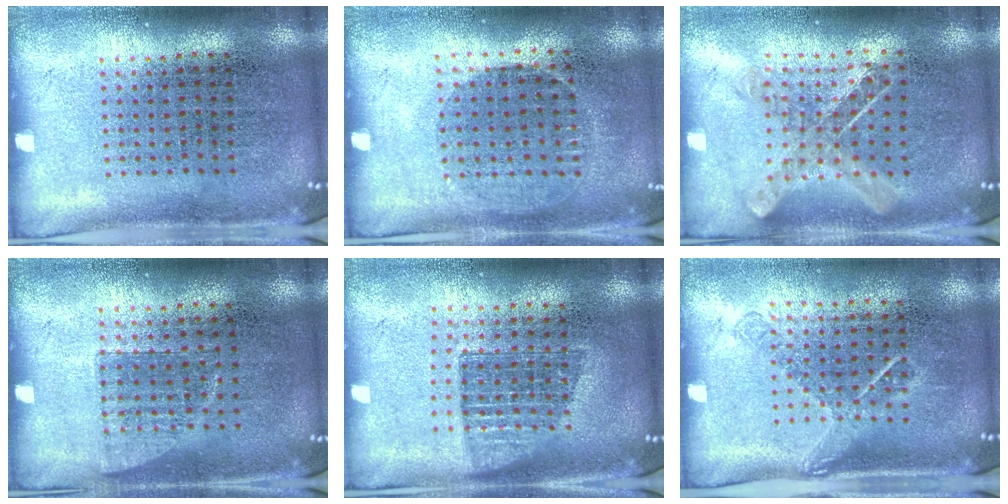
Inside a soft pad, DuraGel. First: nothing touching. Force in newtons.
{"total": 1.0, "press": 0.8, "slide": 0.5}
{"total": 1.0, "press": 1.0, "slide": 0.1}
{"total": 0.7, "press": 0.7, "slide": 0.2}
{"total": 1.4, "press": 1.2, "slide": 0.8}
{"total": 1.2, "press": 0.9, "slide": 0.9}